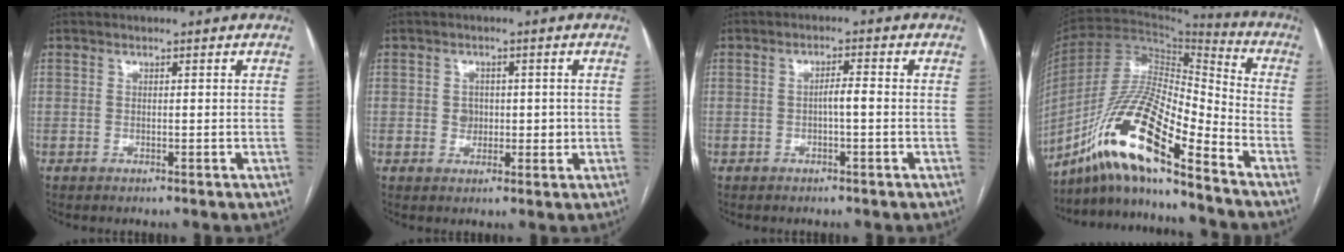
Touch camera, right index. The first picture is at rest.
{"total": 3.0, "force": [0.2, 2.5, 1.6], "torque": [-0.014, 0.007, 0.008]}
{"total": 2.3, "force": [-0.5, 0.3, 2.3], "torque": [-0.037, 0.004, -0.009]}
{"total": 17.3, "force": [-11.7, 2.2, 12.6], "torque": [-0.240, 0.002, -0.213]}